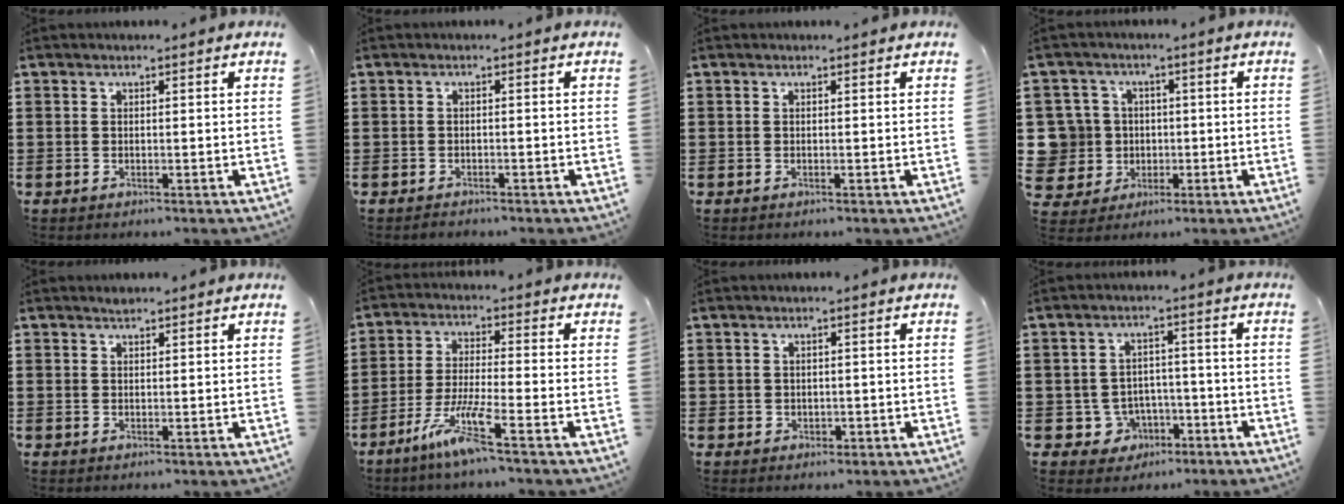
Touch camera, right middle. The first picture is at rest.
{"total": 0.7, "force": [-0.7, 0.3, 0.0], "torque": [-0.002, 0.001, -0.015]}
{"total": 0.0}
{"total": 8.5, "force": [0.4, 8.2, 2.0], "torque": [-0.101, 0.012, 0.012]}
{"total": 0.8, "force": [0.8, 0.2, 0.1], "torque": [-0.003, -0.001, 0.014]}
{"total": 7.1, "force": [-4.7, 0.2, 5.3], "torque": [-0.112, -0.010, -0.091]}
{"total": 1.1, "force": [0.0, 1.1, 0.2], "torque": [-0.007, 0.004, -0.001]}
{"total": 4.5, "force": [-2.4, 3.6, 1.1], "torque": [-0.031, 0.011, -0.047]}